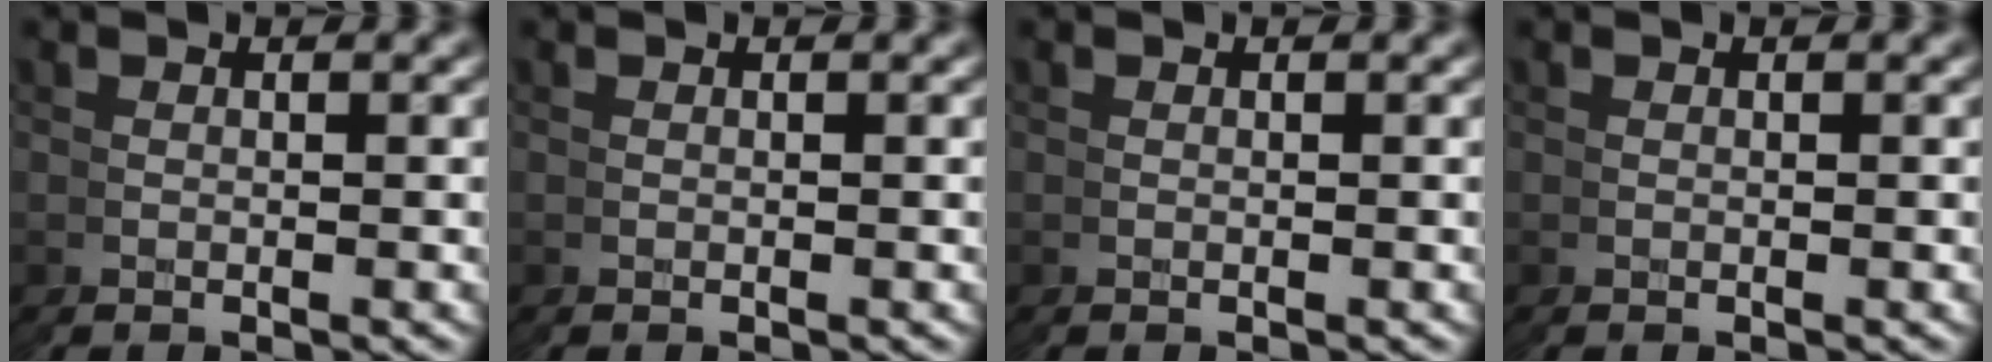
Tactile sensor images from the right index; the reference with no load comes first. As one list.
[{"total": 1.7, "force": [0.1, -1.6, -0.5], "torque": [0.018, -0.004, 0.009]}, {"total": 0.0}, {"total": 0.0}]